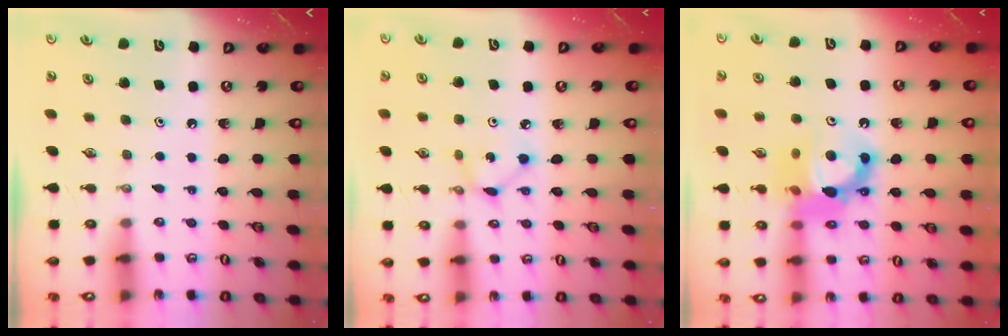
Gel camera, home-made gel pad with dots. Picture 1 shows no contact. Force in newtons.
{"total": 2.9, "press": 2.9, "slide": 0.1}
{"total": 13.6, "press": 13.6, "slide": 1.1}